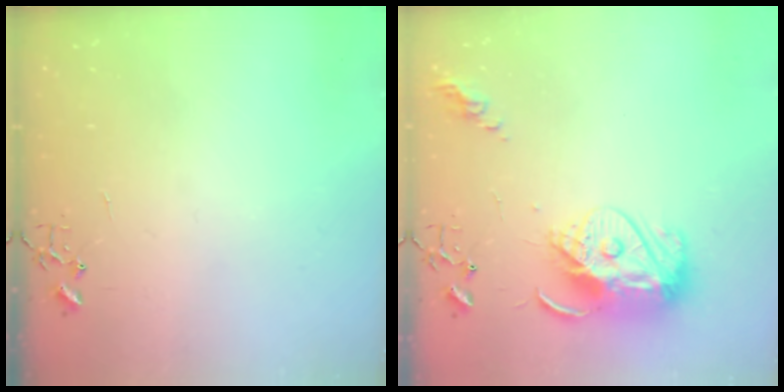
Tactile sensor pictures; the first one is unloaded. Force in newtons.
{"total": 15.1, "press": 15.0, "slide": 1.1}